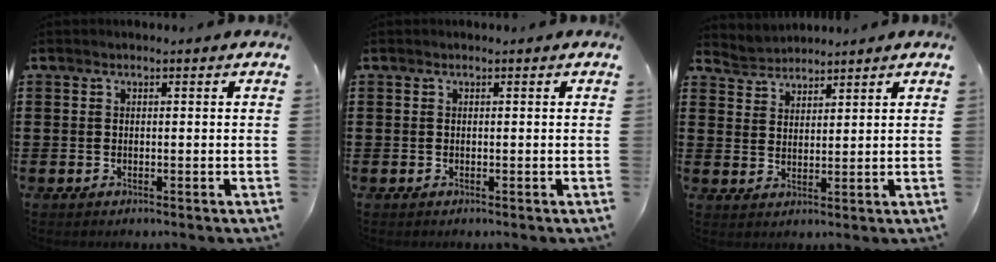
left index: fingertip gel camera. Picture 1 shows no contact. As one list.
[{"total": 0.0}, {"total": 3.1, "force": [2.9, 0.9, -0.7], "torque": [0.001, -0.007, 0.053]}]